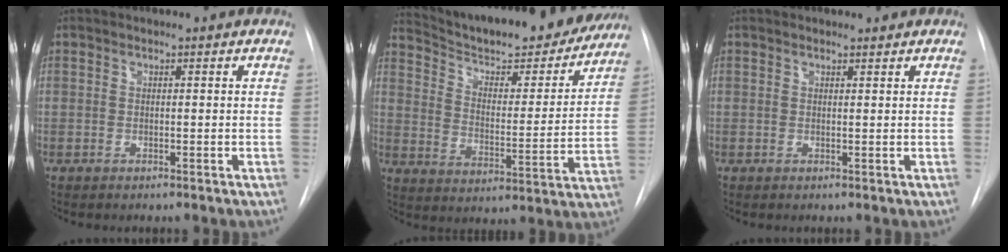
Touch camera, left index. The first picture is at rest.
{"total": 23.9, "force": [21.6, 4.6, 9.1], "torque": [-0.143, -0.032, 0.298]}
{"total": 1.2, "force": [1.2, 0.2, 0.2], "torque": [-0.007, 0.001, 0.015]}